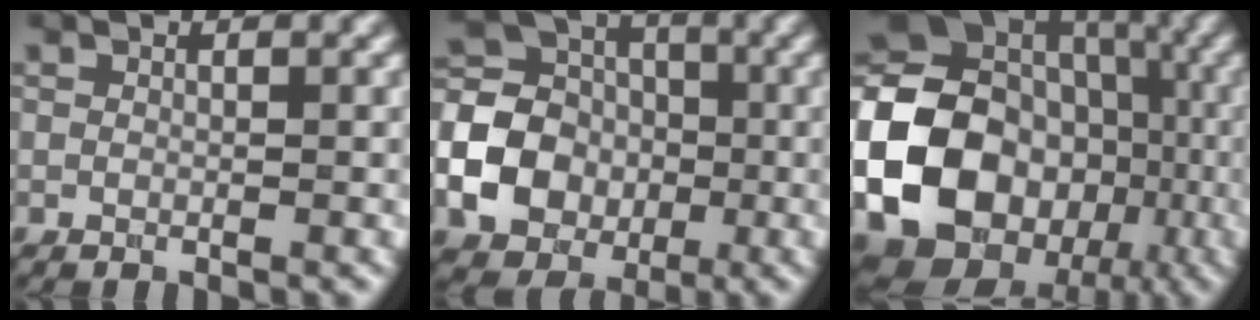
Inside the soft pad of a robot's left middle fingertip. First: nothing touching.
{"total": 8.4, "force": [-2.0, 6.9, 4.4], "torque": [-0.088, 0.001, -0.050]}
{"total": 24.4, "force": [-6.0, 21.3, 10.3], "torque": [-0.202, -0.035, -0.141]}